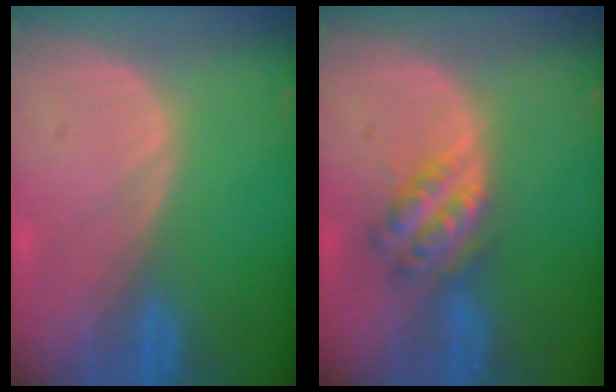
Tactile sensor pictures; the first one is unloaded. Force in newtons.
{"total": 5.5, "press": 5.0, "slide": 2.4}